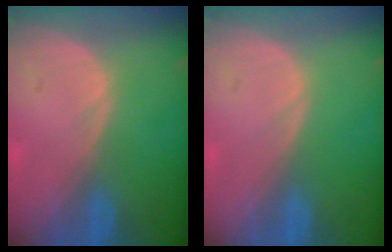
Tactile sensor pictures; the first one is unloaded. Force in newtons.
{"total": 0.0}